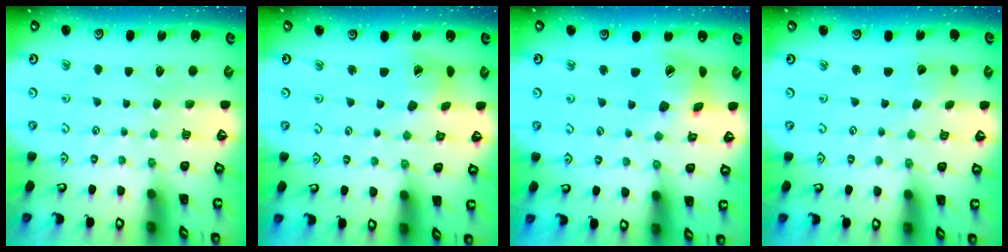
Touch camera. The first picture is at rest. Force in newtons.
{"total": 9.0, "press": 8.9, "slide": 0.8}
{"total": 13.2, "press": 13.1, "slide": 1.7}
{"total": 2.4, "press": 2.4, "slide": 0.3}